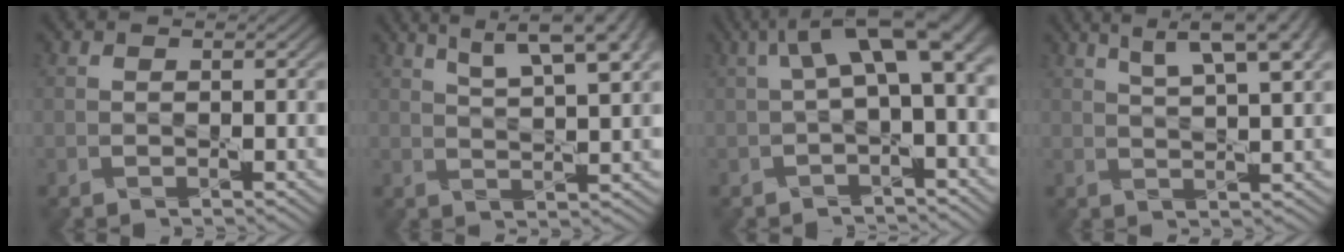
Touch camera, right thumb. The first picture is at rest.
{"total": 10.8, "force": [6.6, 3.0, 8.0], "torque": [-0.127, 0.018, 0.089]}
{"total": 7.8, "force": [1.5, 2.7, 7.2], "torque": [-0.122, 0.015, 0.023]}
{"total": 9.8, "force": [5.8, 2.6, 7.6], "torque": [-0.118, 0.021, 0.081]}